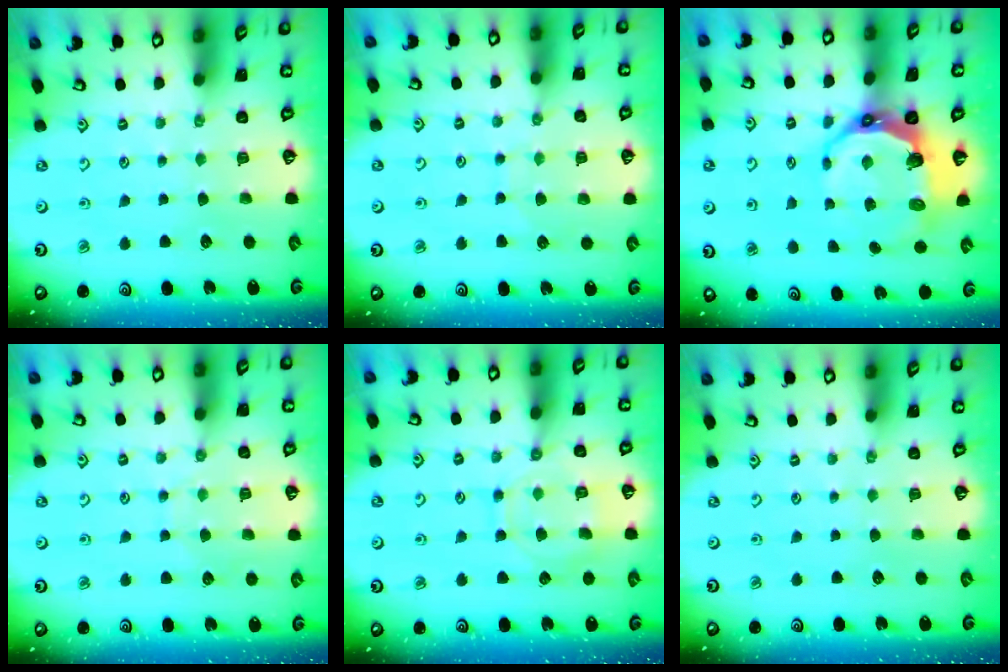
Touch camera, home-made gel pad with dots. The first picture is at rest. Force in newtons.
{"total": 6.7, "press": 6.7, "slide": 0.4}
{"total": 11.7, "press": 10.6, "slide": 4.9}
{"total": 6.4, "press": 6.3, "slide": 0.6}
{"total": 11.2, "press": 11.1, "slide": 1.0}
{"total": 0.0}